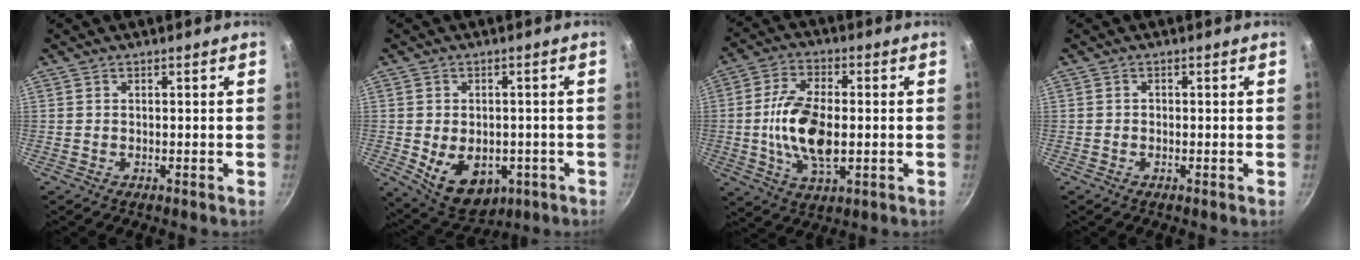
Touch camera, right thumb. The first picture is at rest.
{"total": 12.0, "force": [-3.6, 8.4, 7.8], "torque": [-0.108, 0.005, -0.035]}
{"total": 13.5, "force": [-1.0, 6.7, 11.6], "torque": [-0.220, 0.002, -0.017]}
{"total": 0.6, "force": [-0.2, 0.5, 0.3], "torque": [0.000, 0.002, -0.007]}